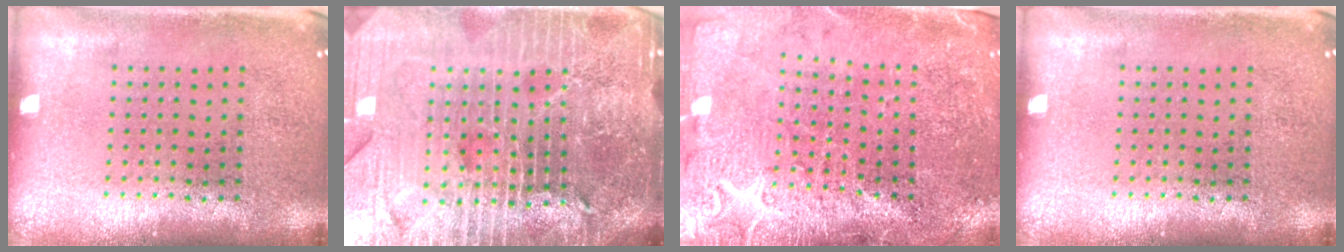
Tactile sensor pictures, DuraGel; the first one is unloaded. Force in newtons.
{"total": 6.5, "press": 5.7, "slide": 3.0}
{"total": 3.1, "press": 3.1, "slide": 0.6}
{"total": 0.0}